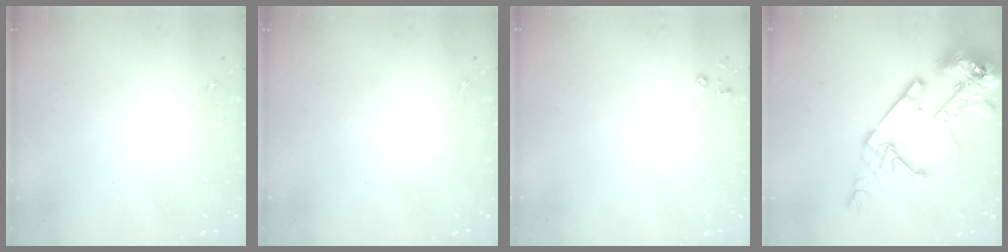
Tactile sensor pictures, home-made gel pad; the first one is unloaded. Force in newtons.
{"total": 0.0}
{"total": 2.8, "press": 2.8, "slide": 0.3}
{"total": 18.4, "press": 18.2, "slide": 2.5}